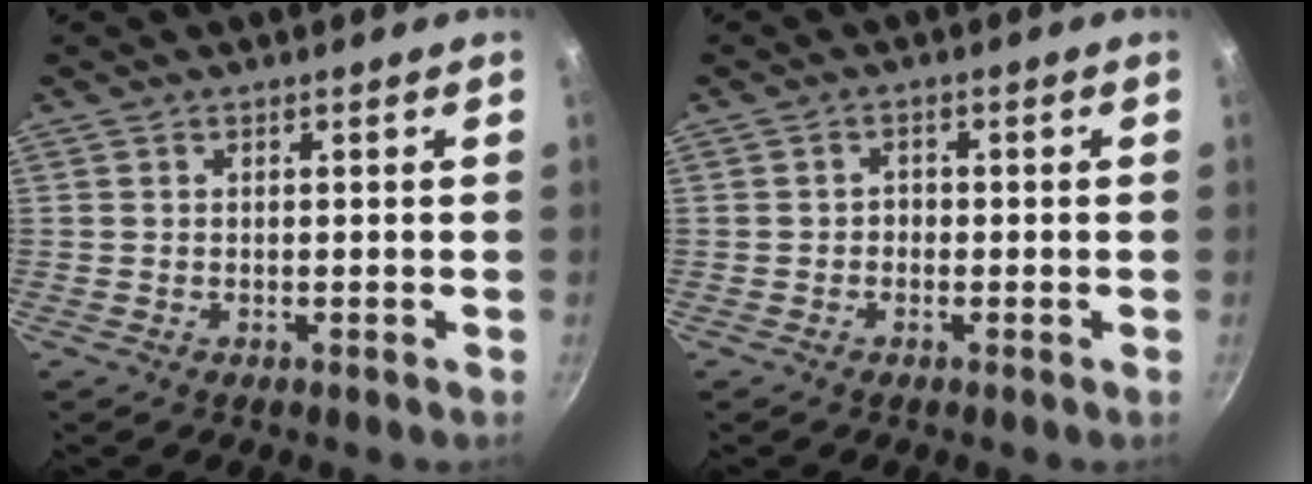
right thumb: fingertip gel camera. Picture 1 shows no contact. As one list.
[{"total": 1.5, "force": [-0.5, 1.2, 0.7], "torque": [-0.006, 0.006, -0.010]}]